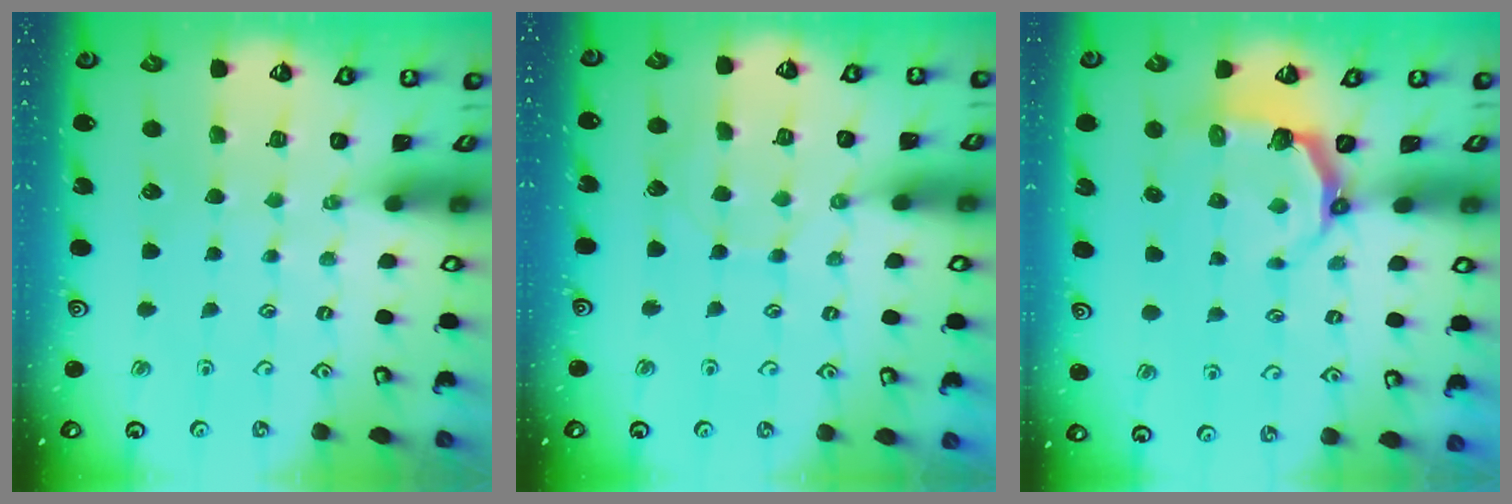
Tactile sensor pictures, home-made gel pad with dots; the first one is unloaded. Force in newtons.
{"total": 2.9, "press": 2.9, "slide": 0.3}
{"total": 4.5, "press": 2.9, "slide": 3.4}